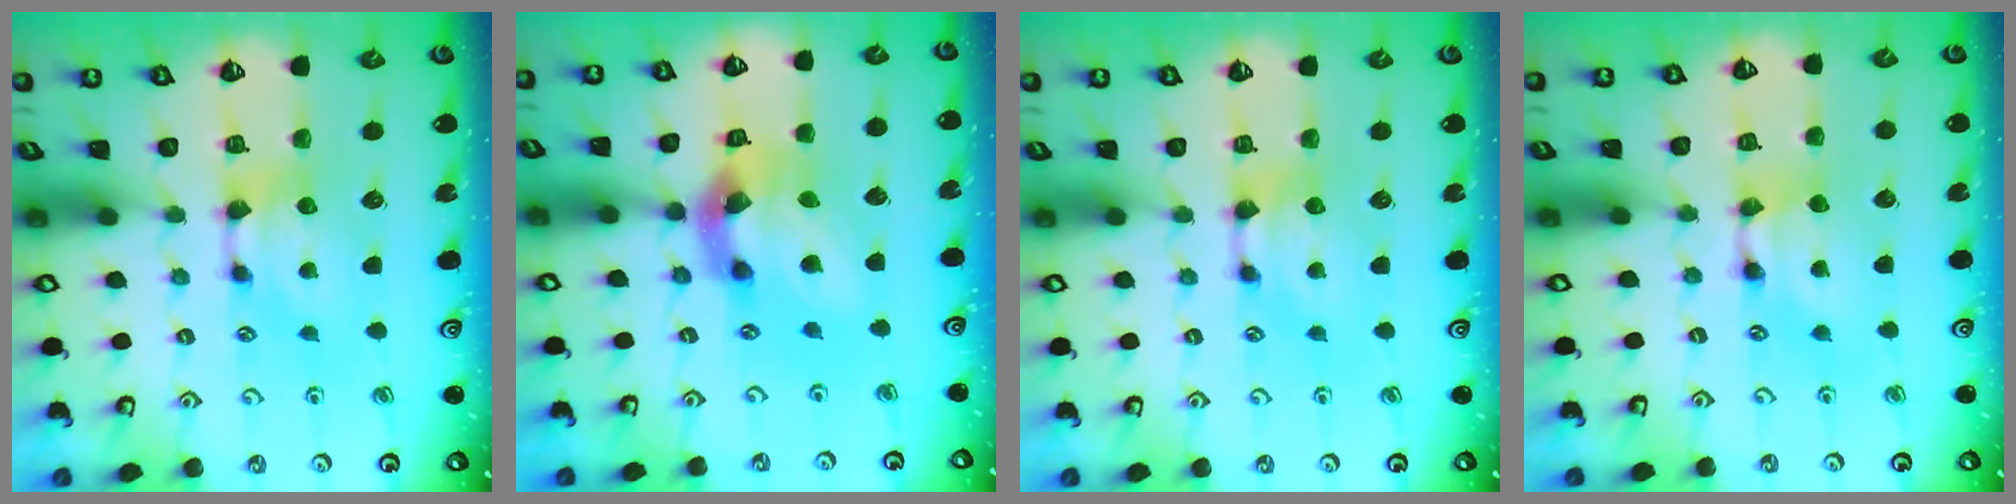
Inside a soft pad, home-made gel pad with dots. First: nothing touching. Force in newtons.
{"total": 8.8, "press": 8.4, "slide": 2.7}
{"total": 0.0}
{"total": 1.5, "press": 1.5, "slide": 0.2}